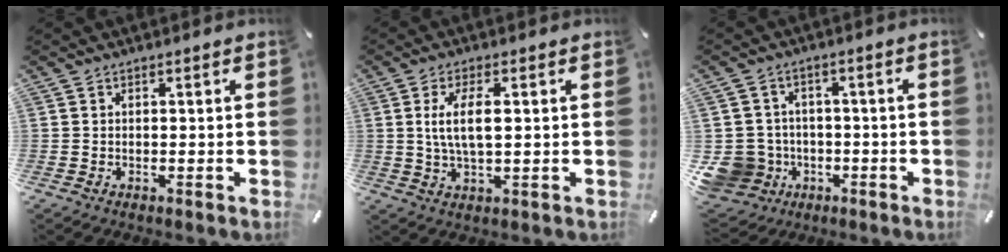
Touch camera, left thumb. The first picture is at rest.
{"total": 7.4, "force": [1.2, 2.6, 6.9], "torque": [-0.148, 0.002, 0.016]}
{"total": 10.0, "force": [-3.0, 9.1, 2.6], "torque": [-0.072, 0.021, -0.049]}